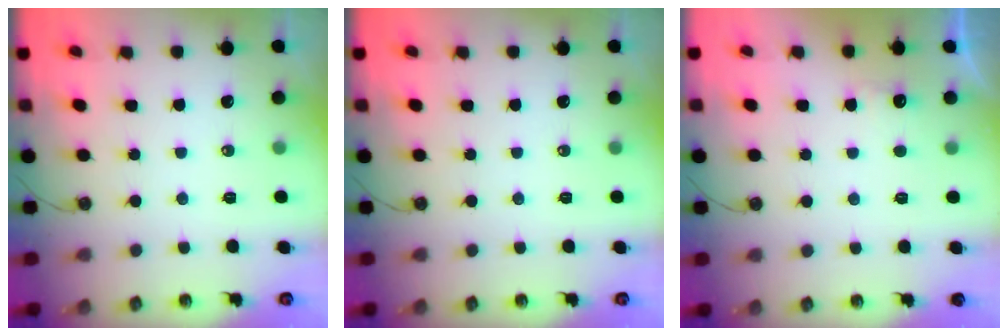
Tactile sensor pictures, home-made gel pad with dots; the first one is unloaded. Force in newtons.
{"total": 0.0}
{"total": 3.7, "press": 3.5, "slide": 1.1}